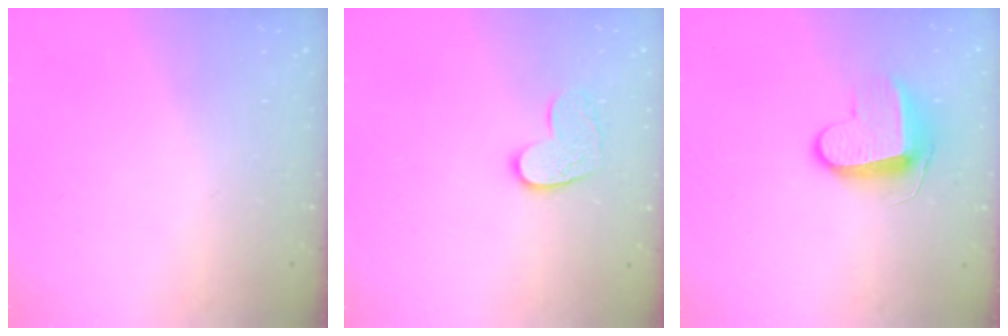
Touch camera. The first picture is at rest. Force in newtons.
{"total": 9.5, "press": 9.5, "slide": 0.6}
{"total": 9.3, "press": 9.3, "slide": 0.4}